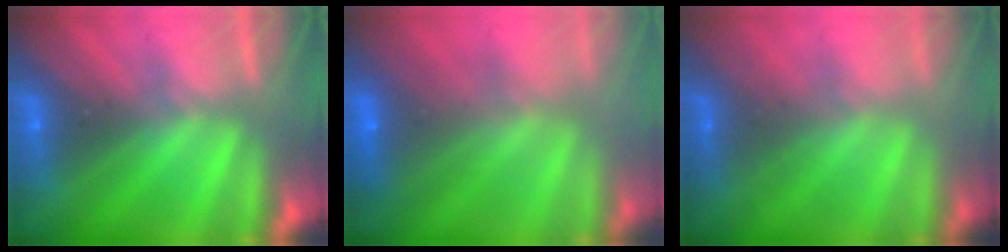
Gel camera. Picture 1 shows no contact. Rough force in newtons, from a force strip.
{"total": 7.0}
{"total": 1.8}